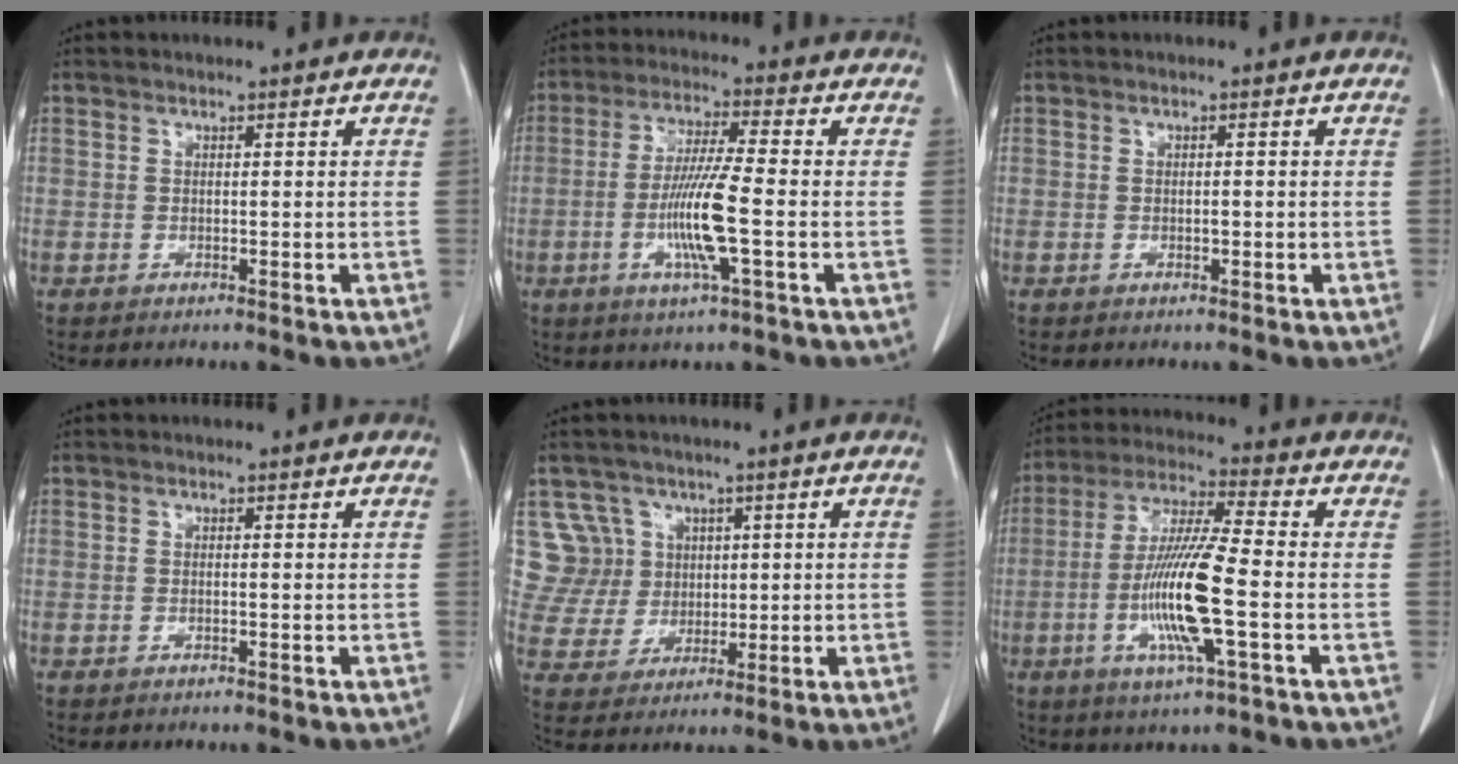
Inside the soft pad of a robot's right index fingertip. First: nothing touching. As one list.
[{"total": 9.8, "force": [-2.3, 0.0, 9.5], "torque": [-0.191, -0.011, -0.047]}, {"total": 0.8, "force": [-0.2, 0.4, 0.7], "torque": [-0.013, 0.001, 0.000]}, {"total": 0.0}, {"total": 8.1, "force": [2.9, 7.6, -0.2], "torque": [0.006, 0.028, 0.068]}, {"total": 13.3, "force": [-3.1, 0.6, 12.9], "torque": [-0.261, -0.010, -0.062]}]